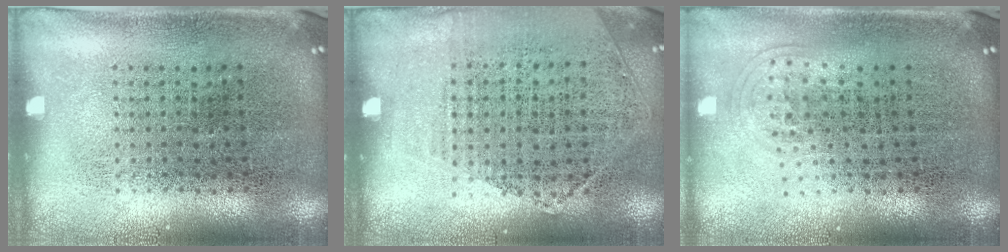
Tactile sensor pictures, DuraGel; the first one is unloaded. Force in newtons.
{"total": 1.2, "press": 1.0, "slide": 0.7}
{"total": 1.0, "press": 0.7, "slide": 0.8}